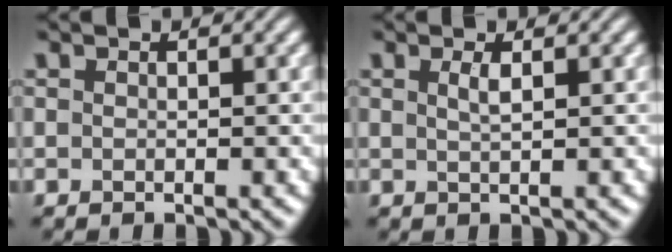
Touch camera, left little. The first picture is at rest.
{"total": 1.3, "force": [0.5, 0.3, 1.1], "torque": [-0.019, 0.003, 0.007]}